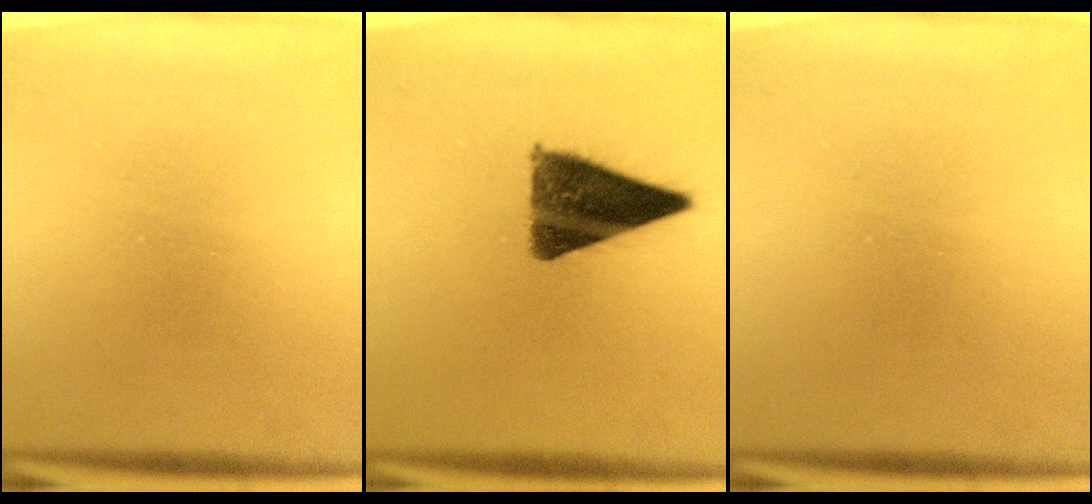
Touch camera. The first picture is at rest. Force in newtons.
{"total": 11.5}
{"total": 0.0}